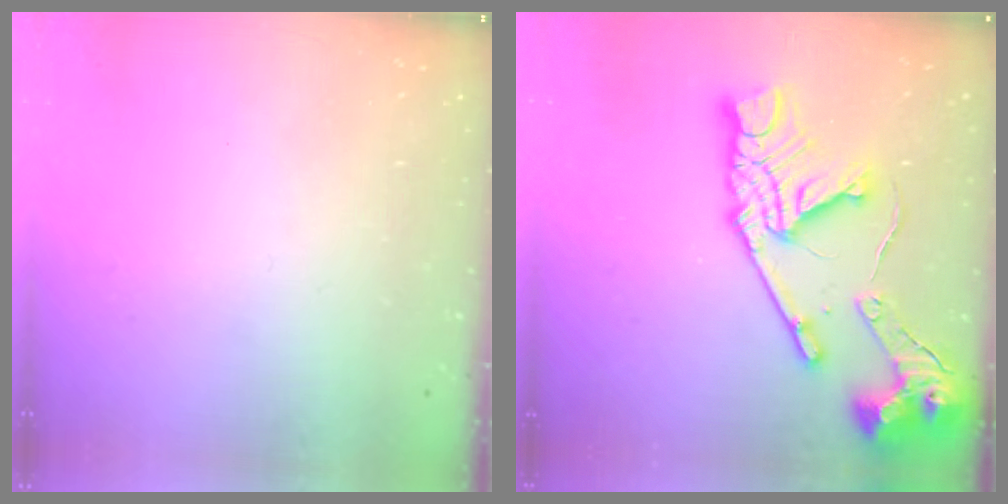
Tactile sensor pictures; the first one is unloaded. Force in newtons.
{"total": 23.2, "press": 23.1, "slide": 2.1}